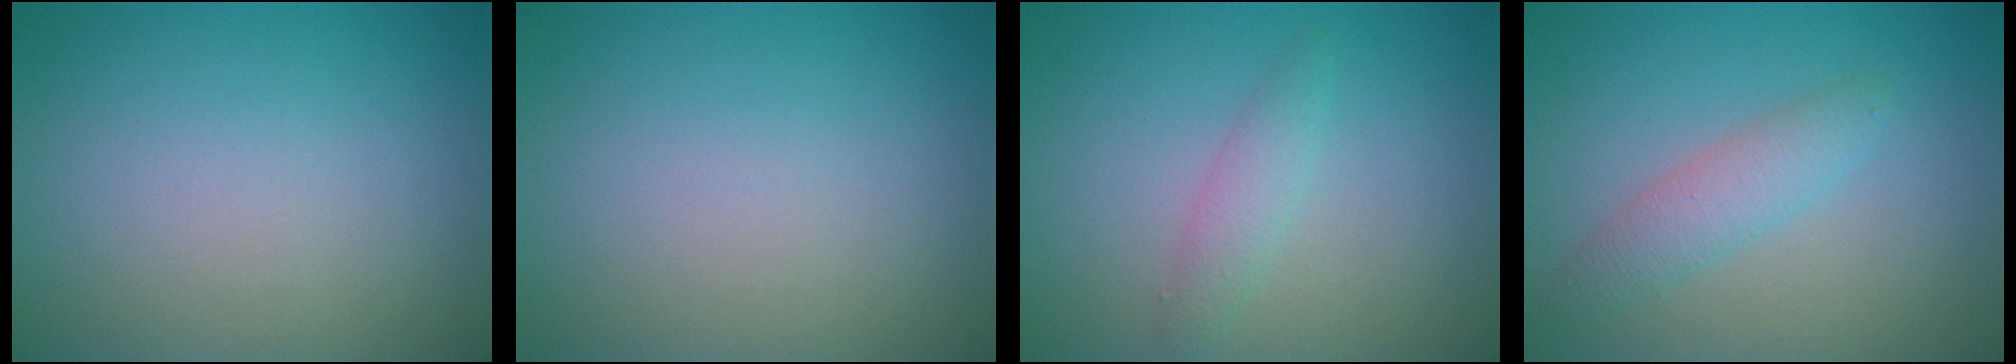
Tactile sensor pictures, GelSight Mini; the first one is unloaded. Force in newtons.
{"total": 0.0}
{"total": 1.7, "press": 1.7, "slide": 0.1}
{"total": 2.5, "press": 2.5, "slide": 0.0}